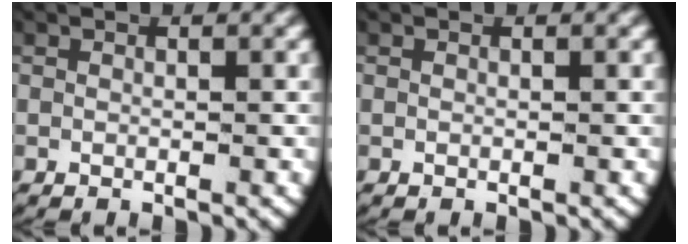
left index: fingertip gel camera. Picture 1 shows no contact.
{"total": 0.0}